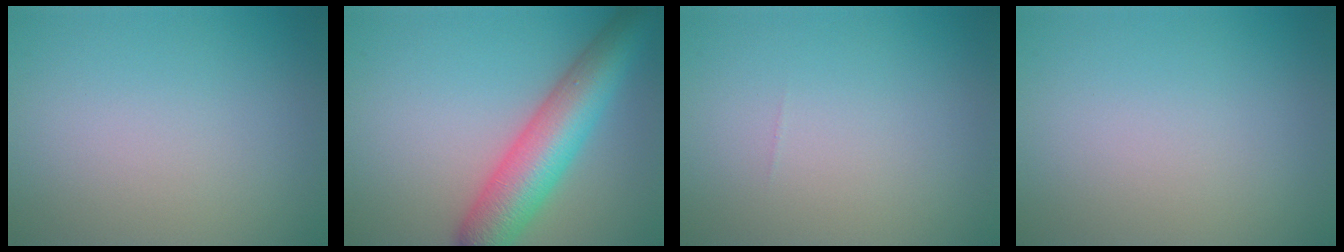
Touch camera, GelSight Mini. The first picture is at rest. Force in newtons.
{"total": 8.6, "press": 8.6, "slide": 0.2}
{"total": 0.0}
{"total": 0.0}